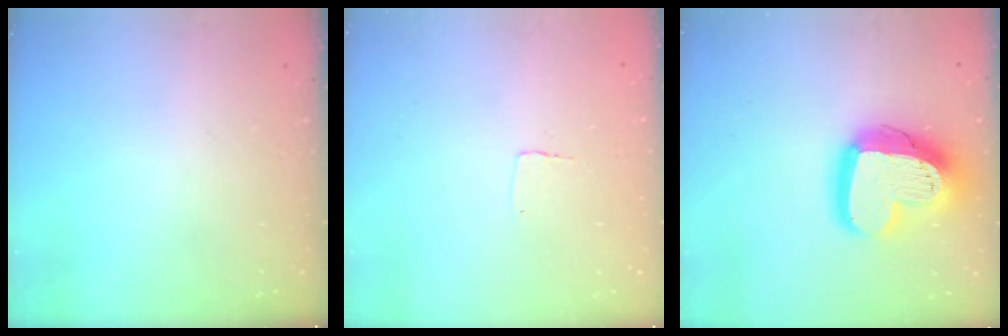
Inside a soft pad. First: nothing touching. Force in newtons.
{"total": 2.3, "press": 2.3, "slide": 0.1}
{"total": 21.6, "press": 21.5, "slide": 1.9}